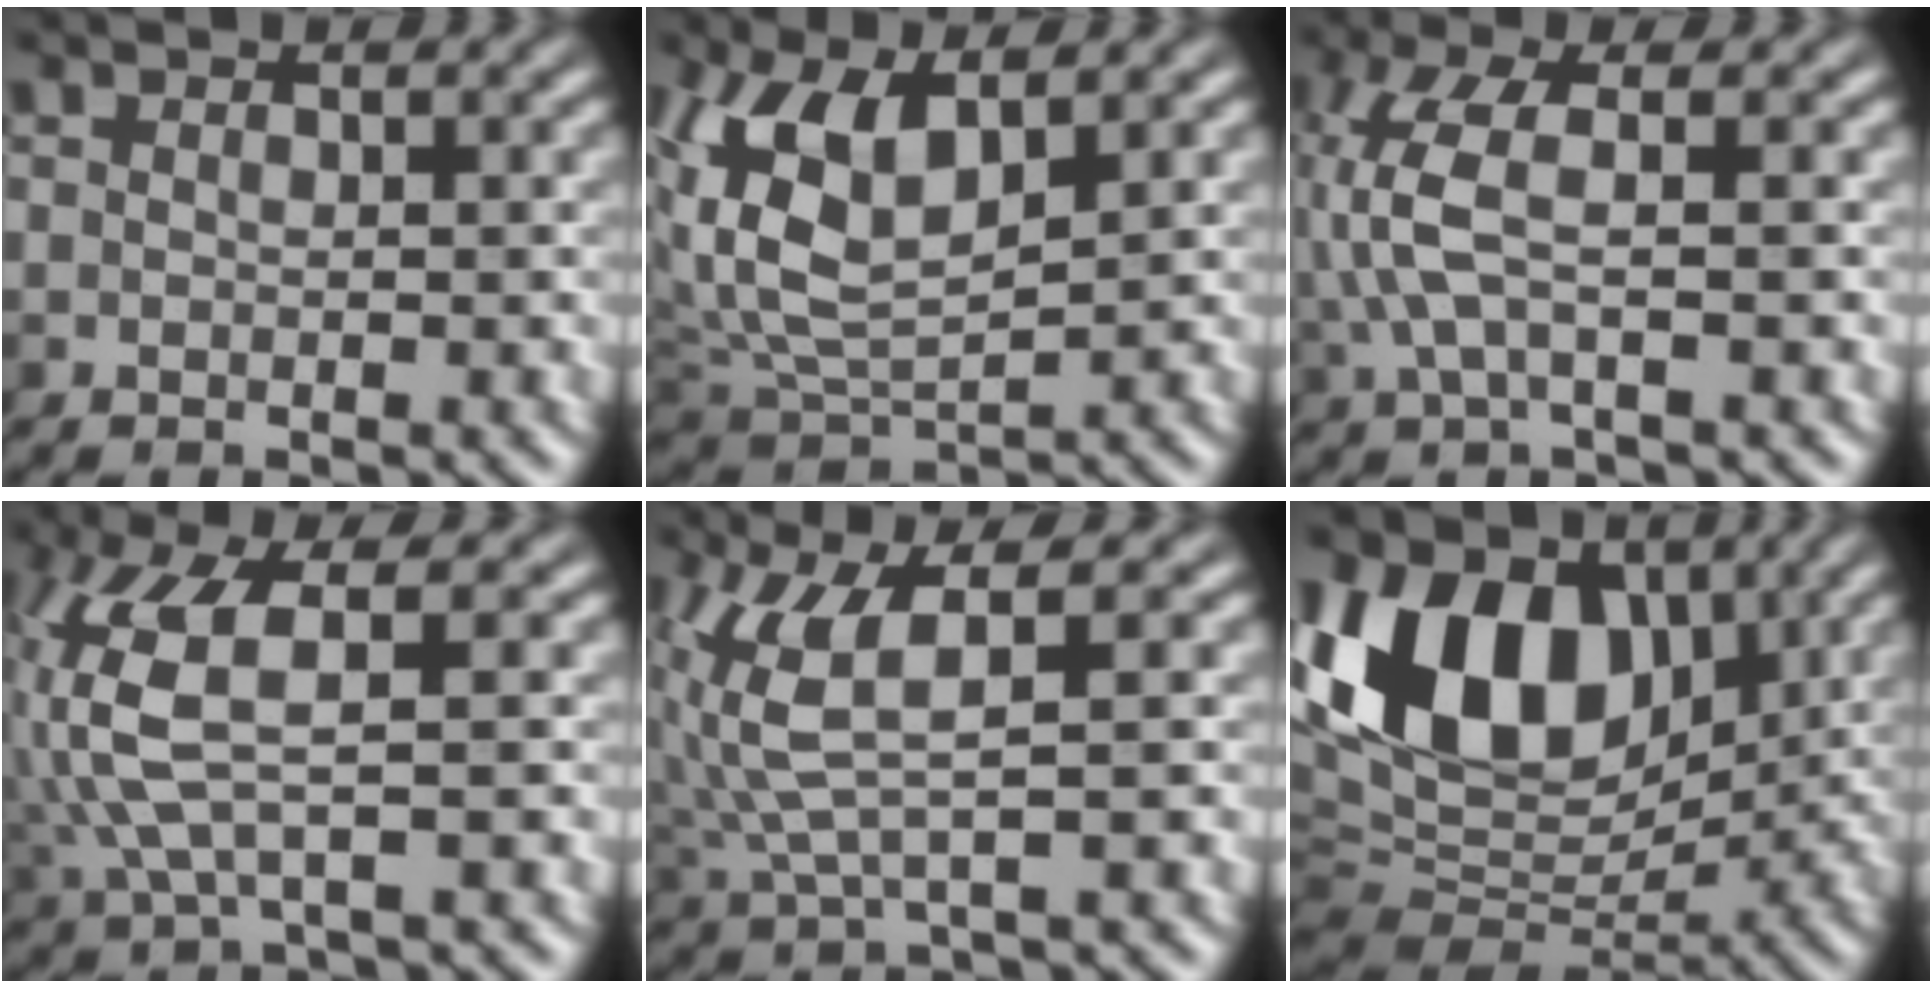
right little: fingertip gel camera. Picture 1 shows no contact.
{"total": 7.0, "force": [1.5, 3.8, 5.7], "torque": [-0.124, -0.005, 0.027]}
{"total": 5.6, "force": [-0.6, 2.3, 5.0], "torque": [-0.131, 0.008, -0.014]}
{"total": 7.8, "force": [-0.5, 3.0, 7.2], "torque": [-0.174, 0.009, -0.016]}
{"total": 6.1, "force": [0.2, 2.1, 5.7], "torque": [-0.133, 0.005, 0.002]}
{"total": 12.0, "force": [4.0, 8.0, 8.0], "torque": [-0.139, 0.020, 0.066]}